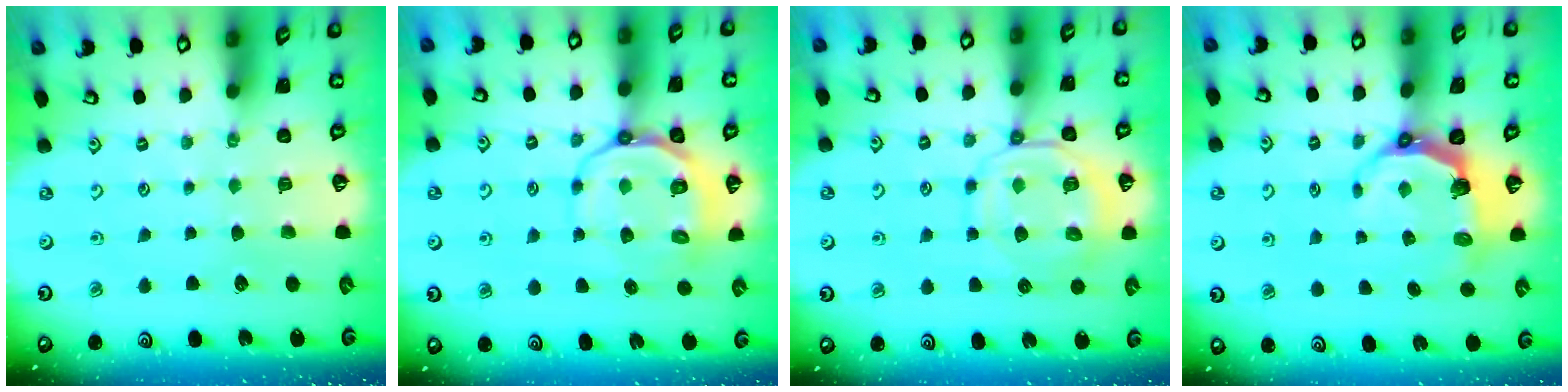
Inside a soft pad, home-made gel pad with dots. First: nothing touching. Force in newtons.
{"total": 10.5, "press": 10.2, "slide": 2.4}
{"total": 9.4, "press": 9.4, "slide": 1.1}
{"total": 6.5, "press": 5.0, "slide": 4.1}